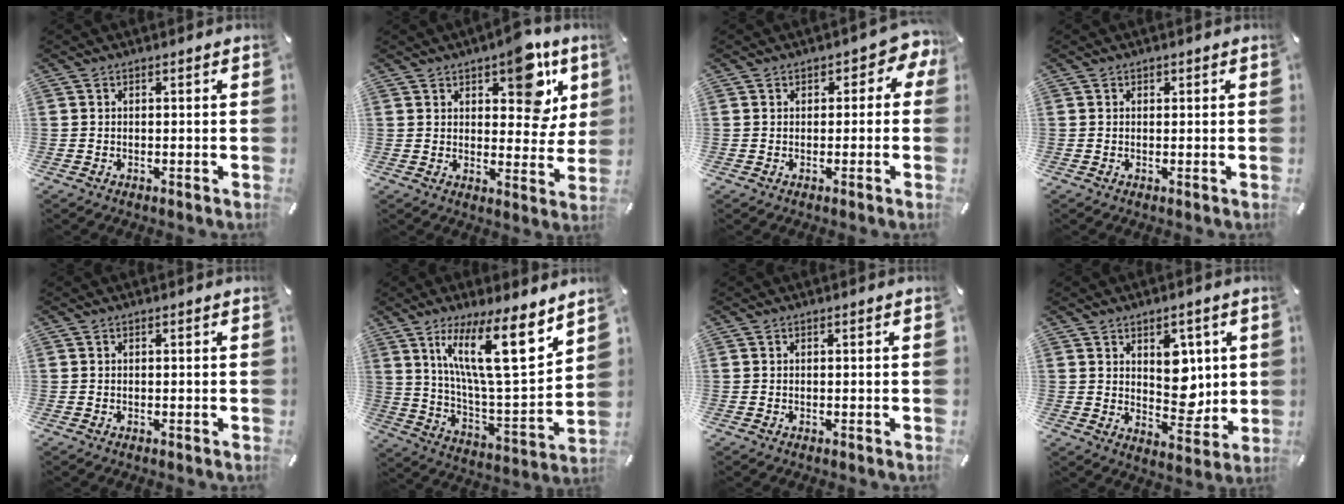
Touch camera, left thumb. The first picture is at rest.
{"total": 13.5, "force": [6.2, 7.3, 9.5], "torque": [-0.105, -0.027, 0.100]}
{"total": 3.6, "force": [0.7, 2.6, 2.4], "torque": [-0.018, -0.003, 0.004]}
{"total": 0.6, "force": [0.2, 0.6, 0.1], "torque": [-0.001, 0.004, 0.004]}
{"total": 0.0}
{"total": 19.8, "force": [11.5, 5.1, 15.2], "torque": [-0.269, -0.063, 0.180]}
{"total": 0.0}
{"total": 8.8, "force": [3.0, 6.7, 4.9], "torque": [-0.045, -0.018, 0.052]}